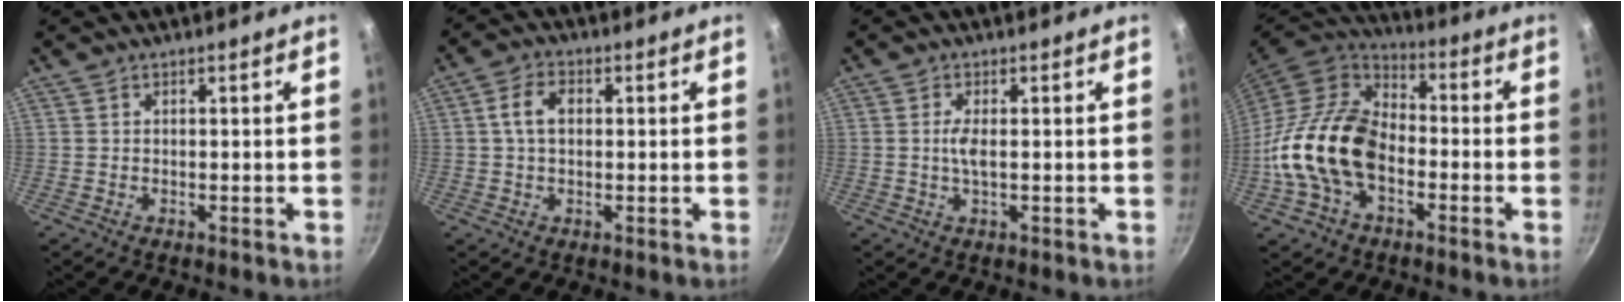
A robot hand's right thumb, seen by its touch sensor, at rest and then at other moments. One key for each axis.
{"total": 5.2, "fx": 0.6, "fy": 3.4, "fz": 3.9, "tx": -0.065, "ty": 0.011, "tz": 0.007}
{"total": 2.5, "fx": 0.0, "fy": 0.6, "fz": 2.5, "tx": -0.059, "ty": 0.000, "tz": 0.000}
{"total": 18.9, "fx": -4.2, "fy": 12.5, "fz": 13.5, "tx": -0.231, "ty": 0.036, "tz": -0.095}